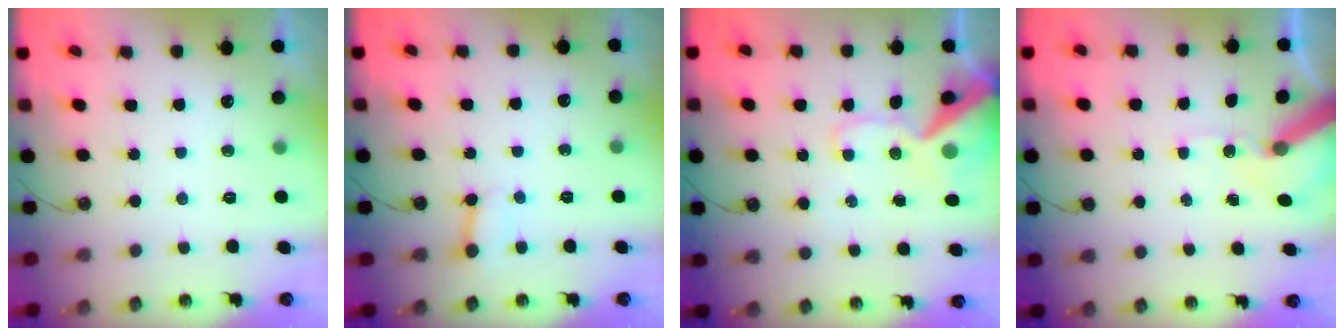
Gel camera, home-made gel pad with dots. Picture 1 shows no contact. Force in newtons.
{"total": 2.5, "press": 2.5, "slide": 0.2}
{"total": 14.8, "press": 14.6, "slide": 2.2}
{"total": 11.2, "press": 11.1, "slide": 1.7}